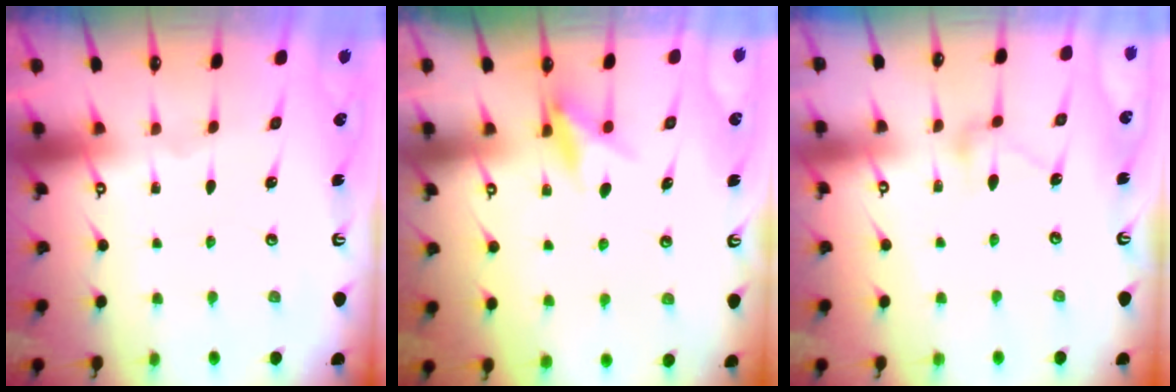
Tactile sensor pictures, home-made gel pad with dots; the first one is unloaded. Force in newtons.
{"total": 8.8, "press": 8.7, "slide": 0.8}
{"total": 8.7, "press": 8.7, "slide": 0.4}